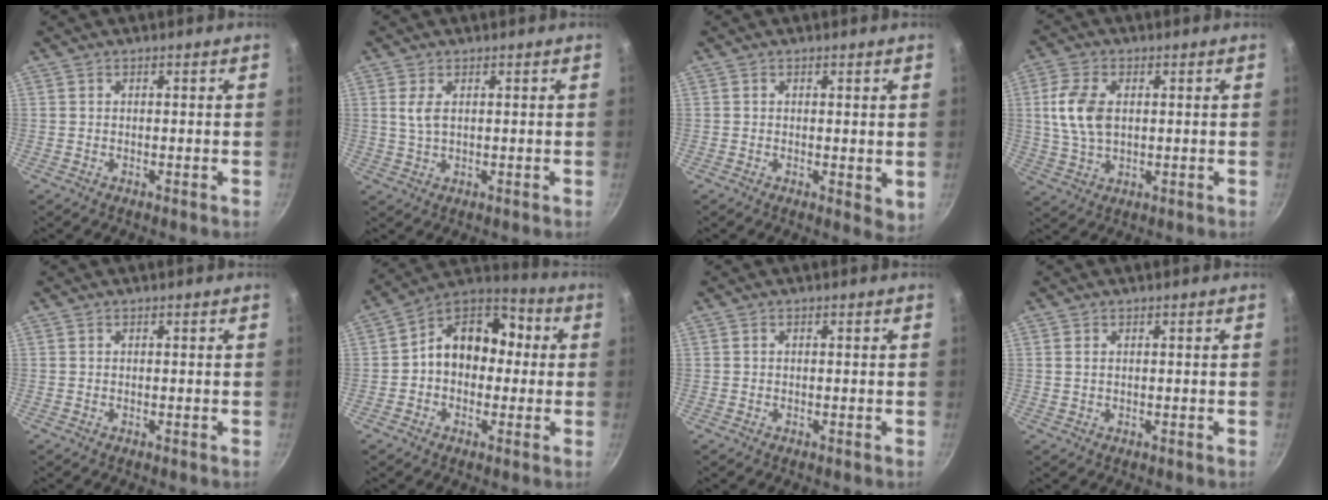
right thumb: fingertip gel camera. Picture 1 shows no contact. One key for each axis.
{"total": 3.2, "fx": 0.8, "fy": 1.6, "fz": 2.6, "tx": -0.051, "ty": -0.005, "tz": 0.018}
{"total": 3.4, "fx": 0.4, "fy": 1.6, "fz": 3.0, "tx": -0.037, "ty": -0.008, "tz": 0.007}
{"total": 9.1, "fx": 1.4, "fy": 5.6, "fz": 7.1, "tx": -0.136, "ty": -0.001, "tz": 0.026}
{"total": 0.0}
{"total": 14.3, "fx": 0.6, "fy": 10.9, "fz": 9.3, "tx": -0.092, "ty": 0.046, "tz": -0.014}
{"total": 0.0}
{"total": 0.9, "fx": 0.2, "fy": 0.6, "fz": 0.5, "tx": -0.008, "ty": 0.002, "tz": 0.004}